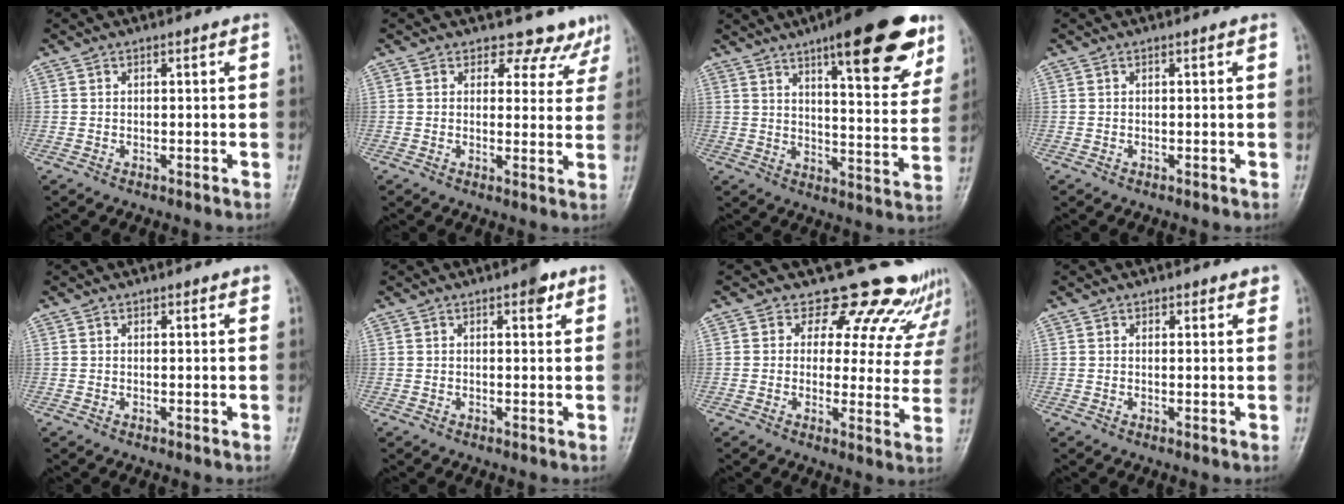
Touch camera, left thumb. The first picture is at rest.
{"total": 7.6, "force": [6.5, 3.9, 0.2], "torque": [0.045, -0.034, 0.053]}
{"total": 21.0, "force": [12.2, 6.0, 15.9], "torque": [-0.182, -0.046, 0.171]}
{"total": 0.0}
{"total": 1.3, "force": [1.0, 0.6, 0.7], "torque": [-0.002, -0.004, 0.010]}
{"total": 3.1, "force": [1.8, 1.2, 2.2], "torque": [-0.019, -0.005, 0.020]}
{"total": 16.7, "force": [15.1, 6.7, 2.7], "torque": [0.027, -0.113, 0.150]}
{"total": 2.0, "force": [1.5, 1.1, 0.7], "torque": [0.010, -0.007, 0.015]}